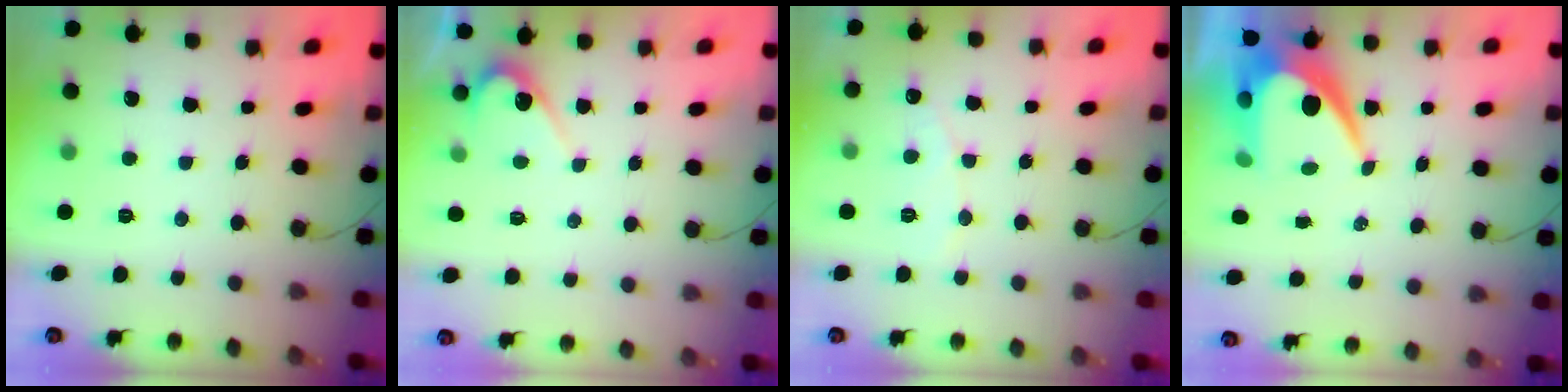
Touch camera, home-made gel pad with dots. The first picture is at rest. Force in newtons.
{"total": 3.8, "press": 3.8, "slide": 0.3}
{"total": 5.3, "press": 5.2, "slide": 0.2}
{"total": 9.8, "press": 9.7, "slide": 0.9}